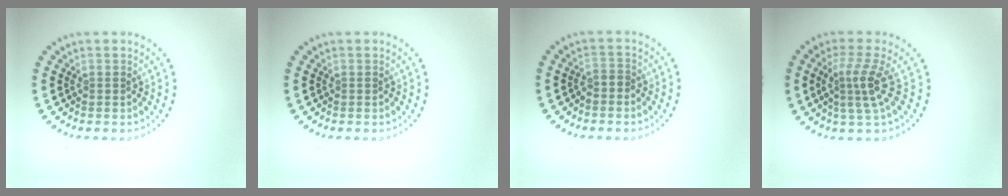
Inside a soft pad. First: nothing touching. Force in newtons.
{"total": 0.0}
{"total": 0.8, "press": 0.5, "slide": 0.6}
{"total": 3.2, "press": 2.3, "slide": 2.2}